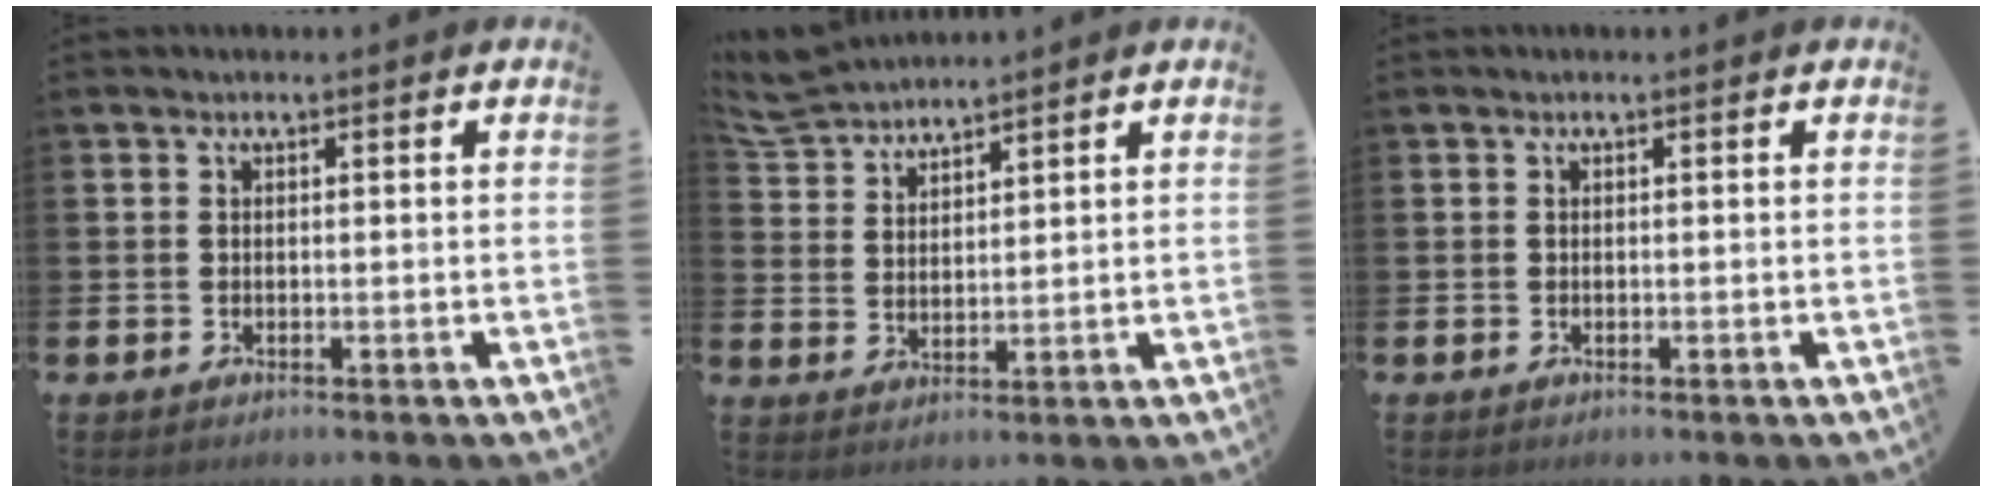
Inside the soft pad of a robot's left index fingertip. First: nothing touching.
{"total": 5.1, "force": [5.1, 0.5, 0.3], "torque": [-0.031, -0.020, 0.096]}
{"total": 0.0}